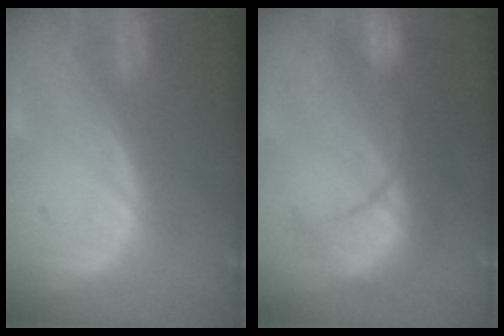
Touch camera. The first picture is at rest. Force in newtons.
{"total": 8.9, "press": 8.5, "slide": 2.6}